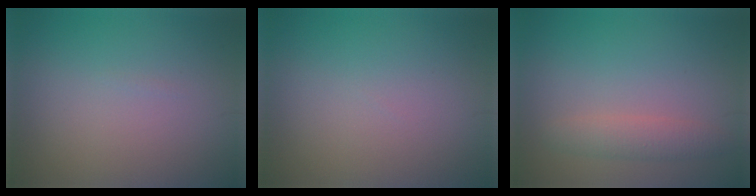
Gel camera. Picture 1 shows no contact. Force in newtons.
{"total": 0.0}
{"total": 2.1, "press": 2.1, "slide": 0.0}